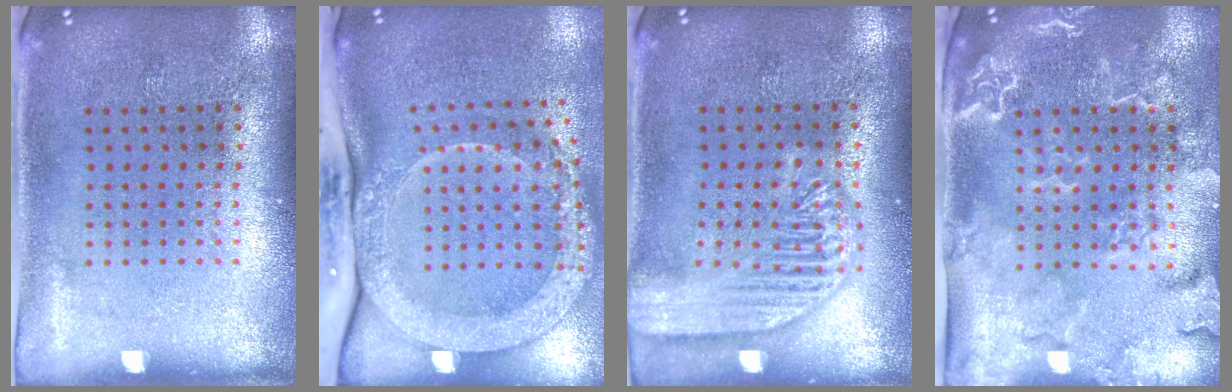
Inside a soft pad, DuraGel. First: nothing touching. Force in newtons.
{"total": 3.3, "press": 2.3, "slide": 2.4}
{"total": 2.5, "press": 2.5, "slide": 0.2}
{"total": 2.8, "press": 2.5, "slide": 1.4}